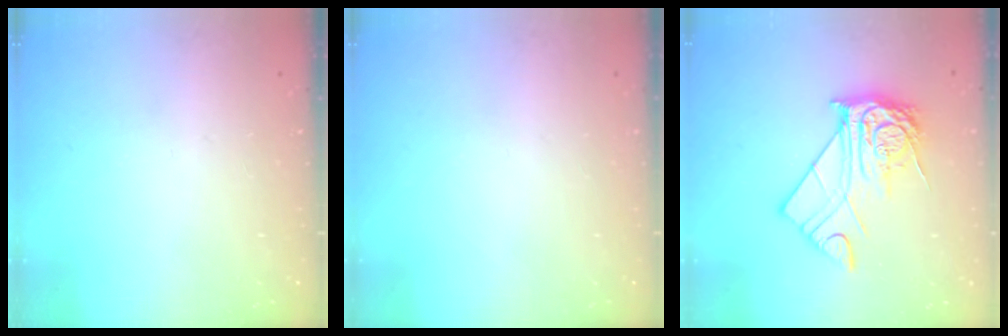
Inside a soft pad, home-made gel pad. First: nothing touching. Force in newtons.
{"total": 0.0}
{"total": 13.8, "press": 13.7, "slide": 1.1}